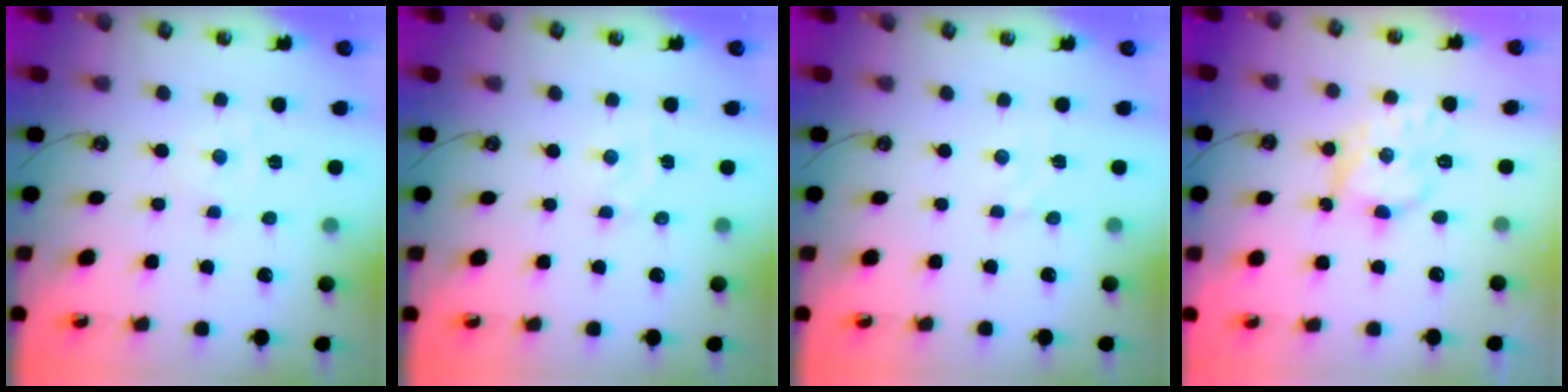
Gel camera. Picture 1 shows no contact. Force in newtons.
{"total": 2.0, "press": 2.0, "slide": 0.3}
{"total": 2.8, "press": 2.8, "slide": 0.5}
{"total": 10.1, "press": 10.1, "slide": 0.4}